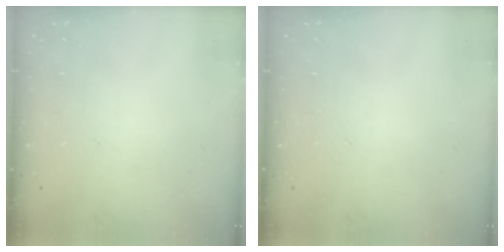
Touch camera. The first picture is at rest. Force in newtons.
{"total": 0.0}